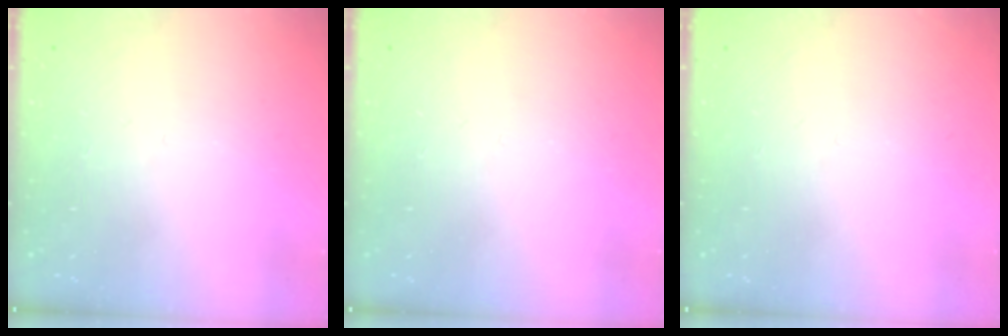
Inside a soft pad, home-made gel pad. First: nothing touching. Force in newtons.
{"total": 0.0}
{"total": 0.0}